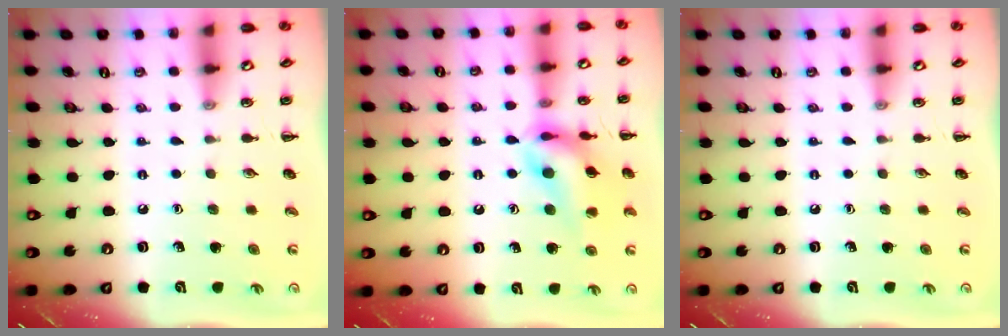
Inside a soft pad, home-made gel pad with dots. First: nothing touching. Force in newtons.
{"total": 16.4, "press": 16.3, "slide": 2.3}
{"total": 0.0}